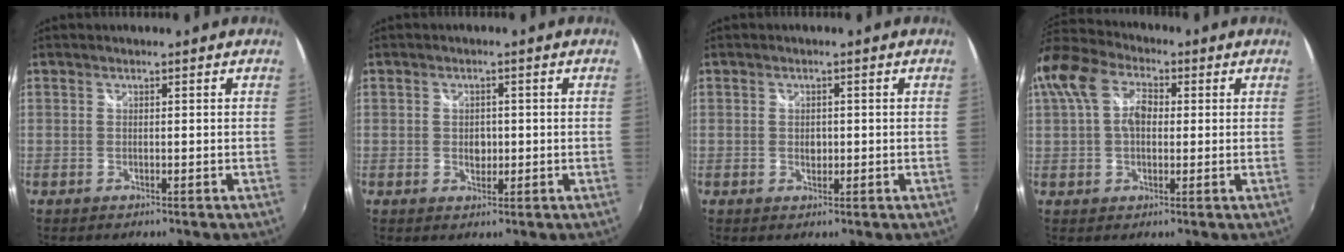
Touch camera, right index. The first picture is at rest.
{"total": 2.7, "force": [-0.2, 2.1, 1.6], "torque": [-0.024, 0.000, -0.004]}
{"total": 1.8, "force": [-0.1, 1.4, 1.1], "torque": [-0.017, 0.000, -0.002]}
{"total": 13.9, "force": [2.6, 9.6, 9.7], "torque": [-0.209, 0.034, 0.041]}